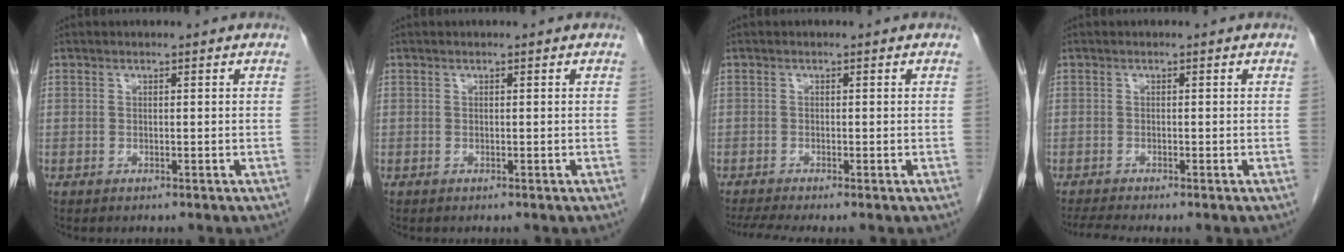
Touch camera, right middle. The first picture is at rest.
{"total": 0.0}
{"total": 3.0, "force": [-2.3, -0.2, 1.9], "torque": [-0.037, -0.010, -0.046]}
{"total": 2.1, "force": [-1.8, -0.6, 0.8], "torque": [-0.023, -0.010, -0.039]}